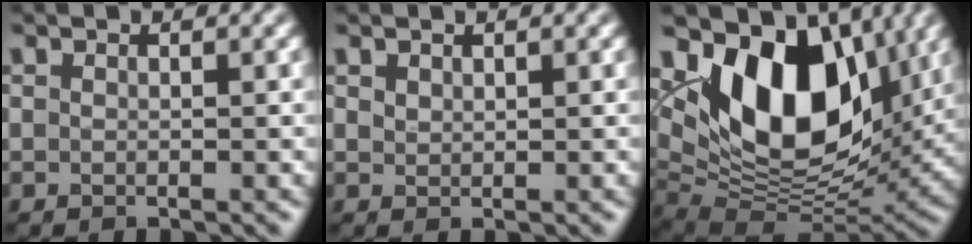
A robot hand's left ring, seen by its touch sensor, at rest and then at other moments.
{"total": 0.8, "force": [0.7, 0.4, 0.1], "torque": [-0.004, 0.000, 0.017]}
{"total": 12.7, "force": [4.8, 7.5, 9.0], "torque": [-0.148, -0.008, 0.087]}